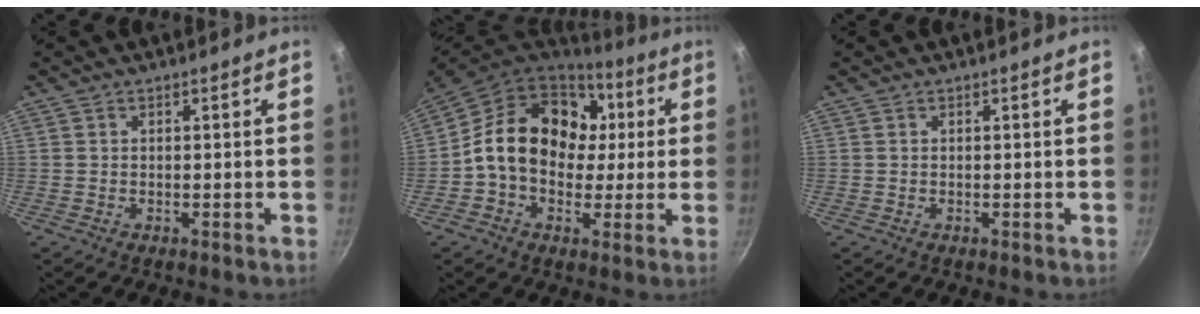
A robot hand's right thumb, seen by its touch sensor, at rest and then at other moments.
{"total": 19.7, "force": [2.4, 15.2, 12.2], "torque": [-0.171, 0.029, 0.030]}
{"total": 0.0}